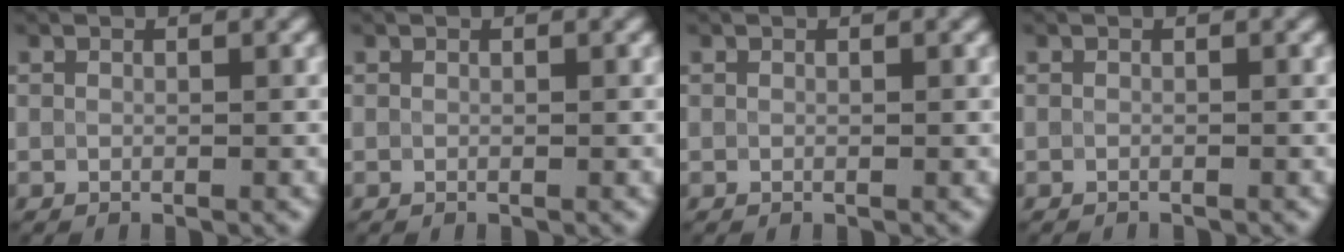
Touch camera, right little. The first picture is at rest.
{"total": 0.0}
{"total": 0.0}
{"total": 0.8, "force": [-0.8, 0.1, 0.1], "torque": [0.004, -0.004, -0.014]}